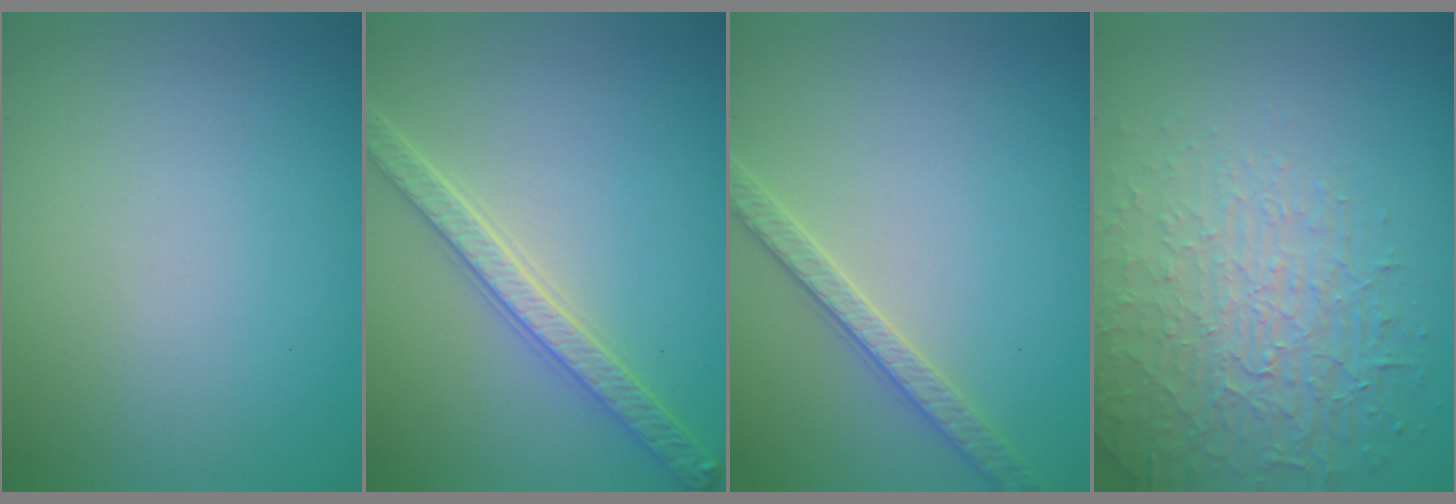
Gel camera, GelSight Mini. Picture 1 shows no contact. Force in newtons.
{"total": 4.1, "press": 3.5, "slide": 2.2}
{"total": 2.7, "press": 2.7, "slide": 0.1}
{"total": 4.2, "press": 4.0, "slide": 1.2}